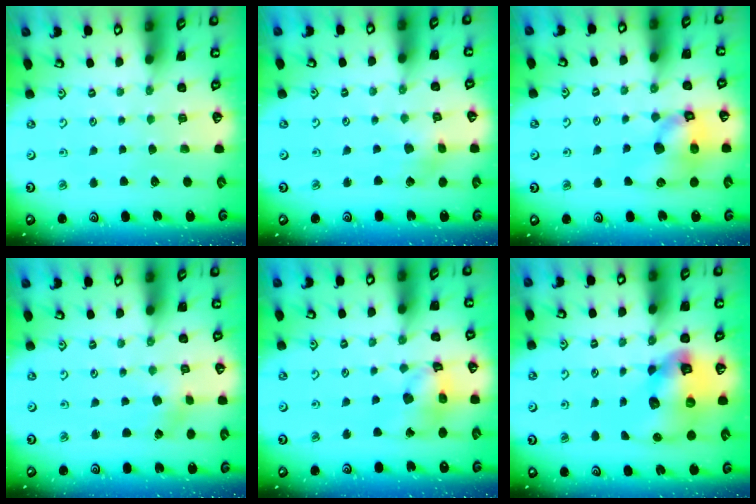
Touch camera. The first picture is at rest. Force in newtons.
{"total": 2.9, "press": 2.9, "slide": 0.1}
{"total": 13.7, "press": 13.6, "slide": 2.0}
{"total": 1.6, "press": 1.5, "slide": 0.2}
{"total": 12.8, "press": 12.8, "slide": 1.4}
{"total": 13.2, "press": 13.1, "slide": 1.8}